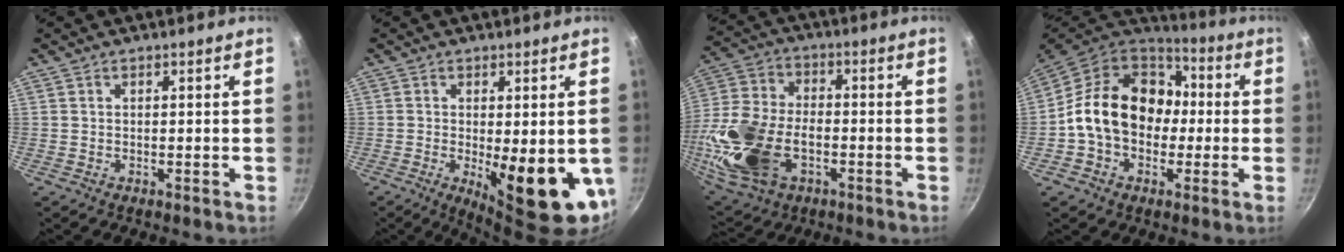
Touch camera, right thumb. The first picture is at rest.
{"total": 13.6, "force": [-2.4, 4.5, 12.6], "torque": [-0.151, -0.016, -0.019]}
{"total": 20.8, "force": [-5.4, 12.9, 15.4], "torque": [-0.326, 0.017, -0.099]}
{"total": 19.6, "force": [-0.2, 15.2, 12.4], "torque": [-0.178, 0.049, -0.015]}